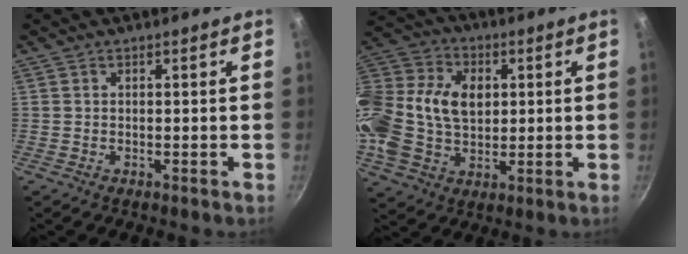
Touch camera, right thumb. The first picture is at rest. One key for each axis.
{"total": 22.1, "fx": 2.6, "fy": 15.9, "fz": 15.1, "tx": -0.309, "ty": 0.030, "tz": 0.041}